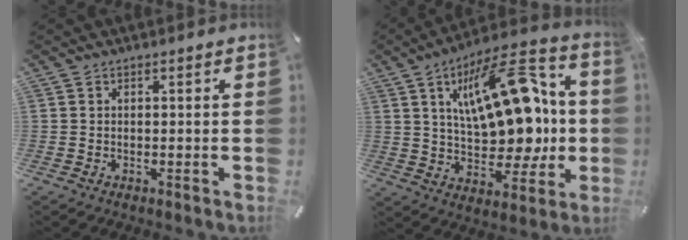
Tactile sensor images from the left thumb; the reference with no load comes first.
{"total": 22.1, "force": [5.5, 12.0, 17.7], "torque": [-0.269, -0.026, 0.090]}